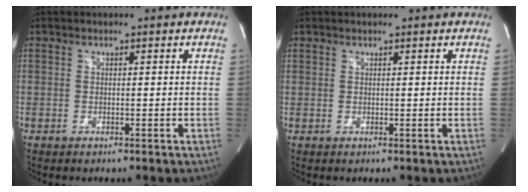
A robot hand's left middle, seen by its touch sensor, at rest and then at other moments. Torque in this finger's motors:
{"motor_torque": [0.81, -0.76, -0.06, -0.21]}